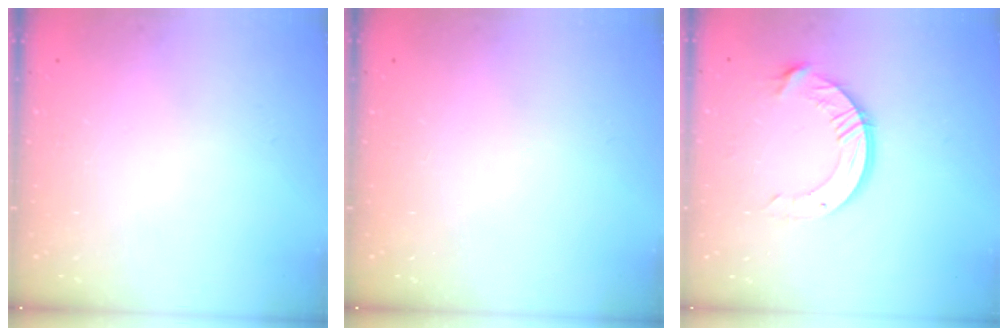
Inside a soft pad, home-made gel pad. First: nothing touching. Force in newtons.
{"total": 0.0}
{"total": 10.1, "press": 10.1, "slide": 0.9}